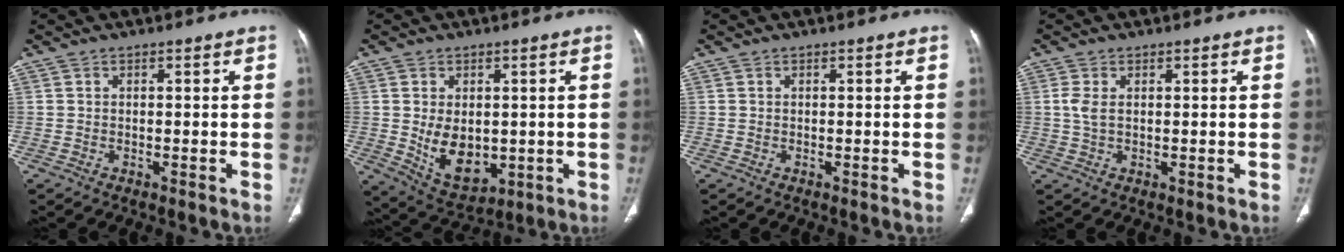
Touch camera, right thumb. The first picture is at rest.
{"total": 9.7, "force": [-0.6, 6.4, 7.2], "torque": [-0.094, -0.013, 0.015]}
{"total": 0.0}
{"total": 2.6, "force": [0.5, 1.3, 2.2], "torque": [-0.059, 0.001, 0.014]}